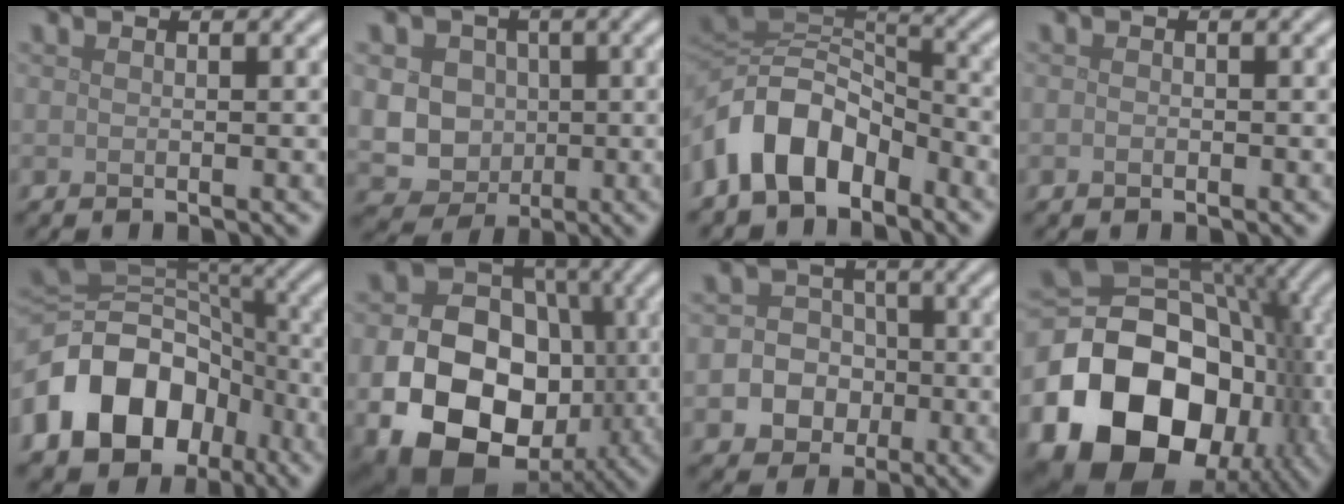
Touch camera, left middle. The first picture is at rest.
{"total": 9.3, "force": [0.6, 8.6, 3.7], "torque": [-0.067, 0.021, -0.010]}
{"total": 9.3, "force": [-4.6, 5.7, 5.8], "torque": [-0.107, 0.012, -0.094]}
{"total": 0.5, "force": [-0.3, 0.4, 0.3], "torque": [-0.005, -0.001, -0.005]}
{"total": 13.7, "force": [-5.5, 10.2, 7.4], "torque": [-0.149, -0.011, -0.101]}
{"total": 16.7, "force": [-3.9, 13.5, 9.0], "torque": [-0.141, -0.044, -0.083]}
{"total": 5.9, "force": [-1.8, 5.4, 1.6], "torque": [-0.019, 0.010, -0.051]}
{"total": 19.8, "force": [-6.8, 15.2, 10.7], "torque": [-0.201, -0.019, -0.112]}